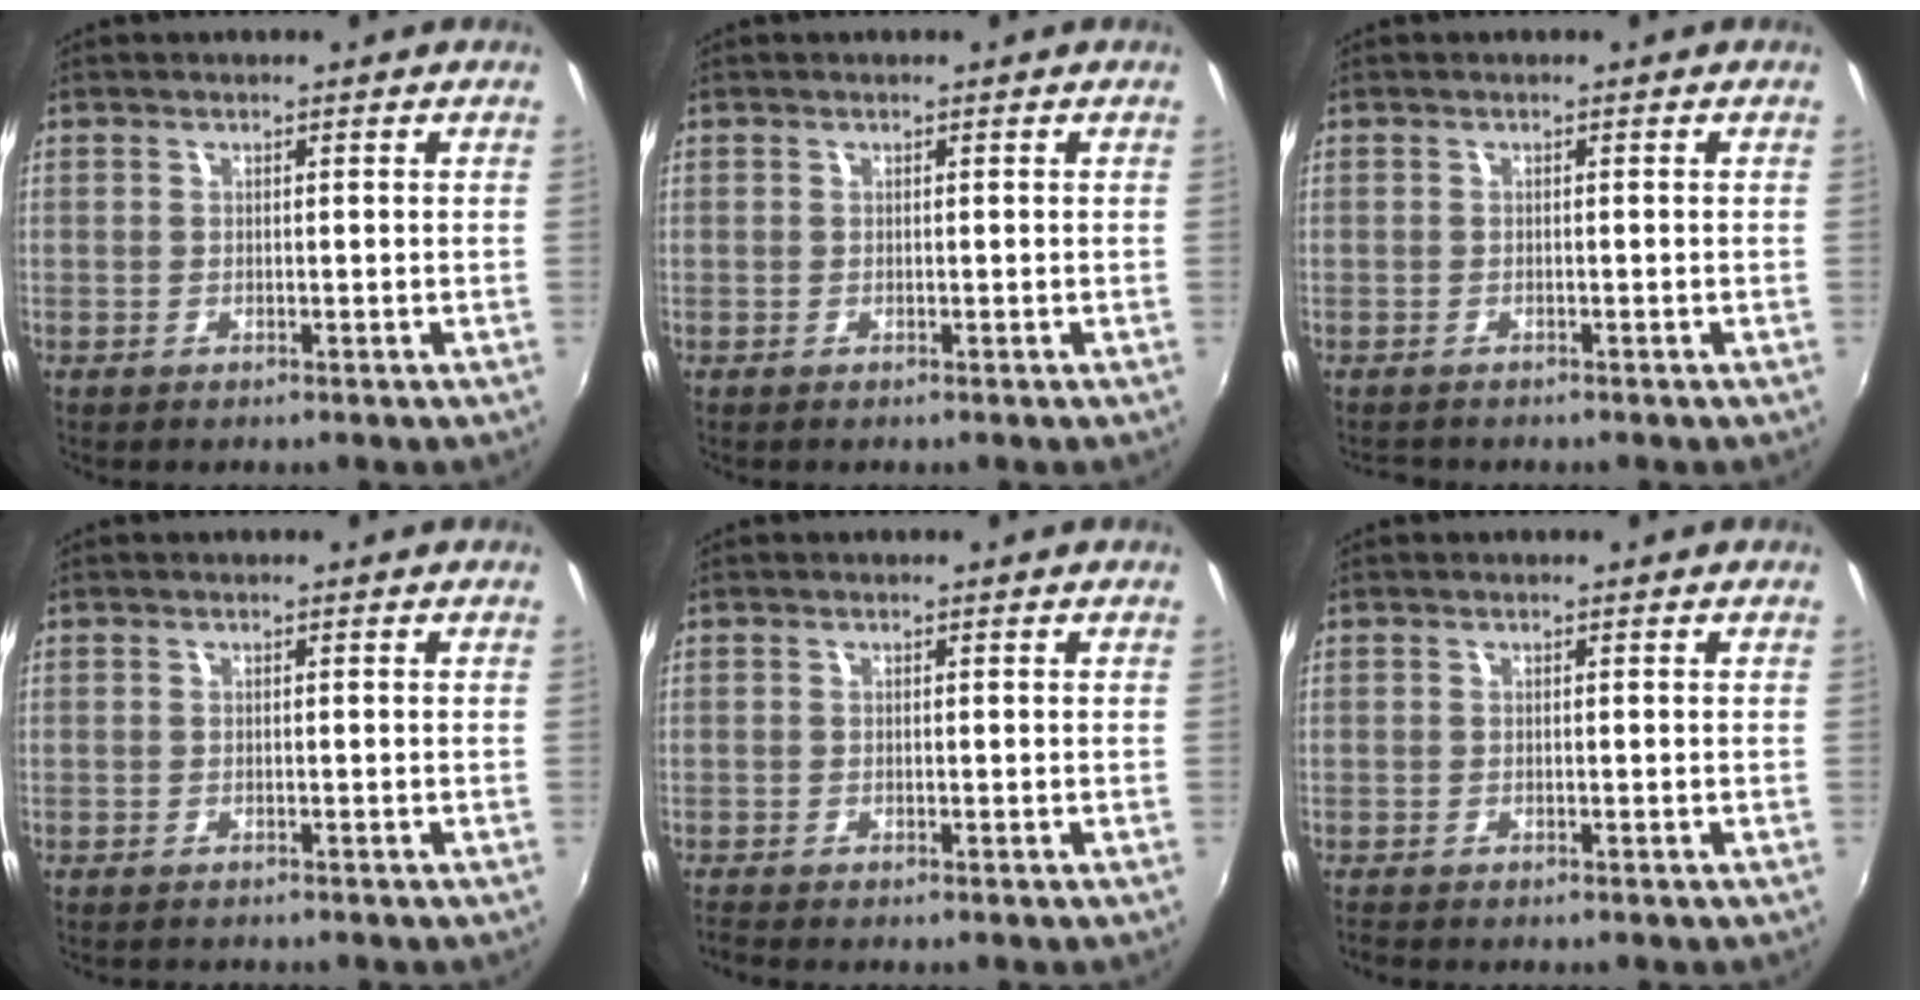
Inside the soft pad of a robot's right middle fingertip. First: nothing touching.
{"total": 0.0}
{"total": 1.4, "force": [-1.3, 0.3, 0.2], "torque": [-0.007, -0.004, -0.020]}
{"total": 1.1, "force": [-1.1, 0.2, 0.2], "torque": [-0.008, -0.003, -0.015]}
{"total": 1.0, "force": [-0.9, -0.1, 0.3], "torque": [-0.007, -0.006, -0.018]}
{"total": 1.1, "force": [-1.0, 0.2, 0.3], "torque": [-0.008, -0.007, -0.019]}